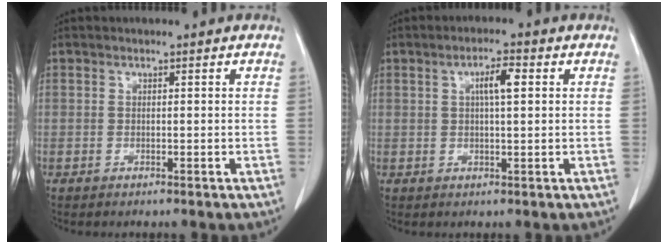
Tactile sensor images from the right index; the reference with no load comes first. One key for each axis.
{"total": 3.8, "fx": 1.0, "fy": 0.6, "fz": 3.6, "tx": -0.063, "ty": 0.005, "tz": 0.017}